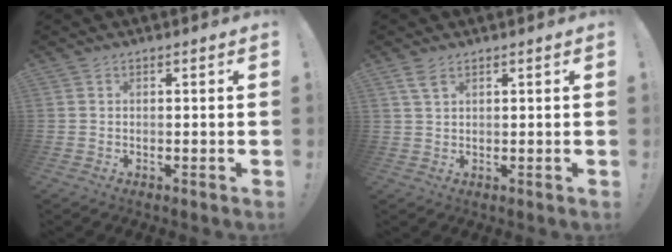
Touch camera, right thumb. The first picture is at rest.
{"total": 3.3, "force": [1.9, 1.4, 2.3], "torque": [-0.041, -0.003, 0.034]}